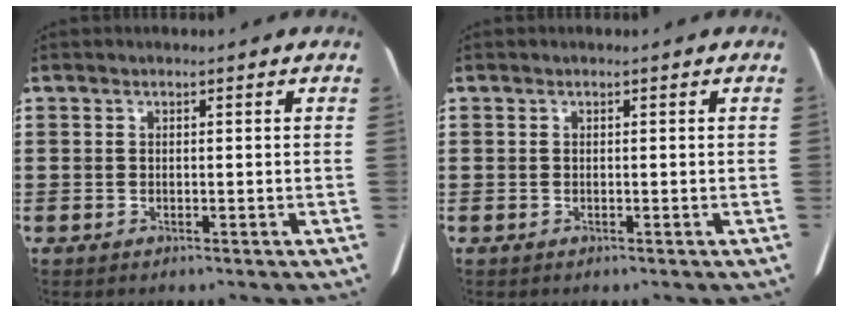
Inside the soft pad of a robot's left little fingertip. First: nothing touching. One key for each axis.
{"total": 0.0}